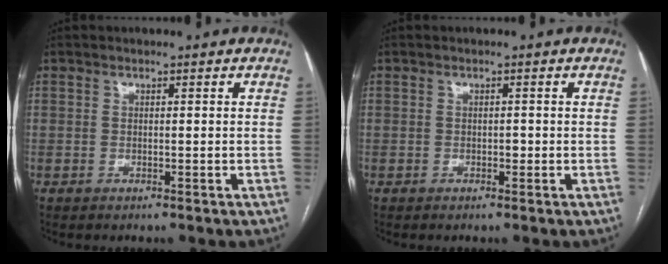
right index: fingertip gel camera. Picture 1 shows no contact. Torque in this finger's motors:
{"motor_torque": [0.08, 0.04, 0.00, 0.02]}